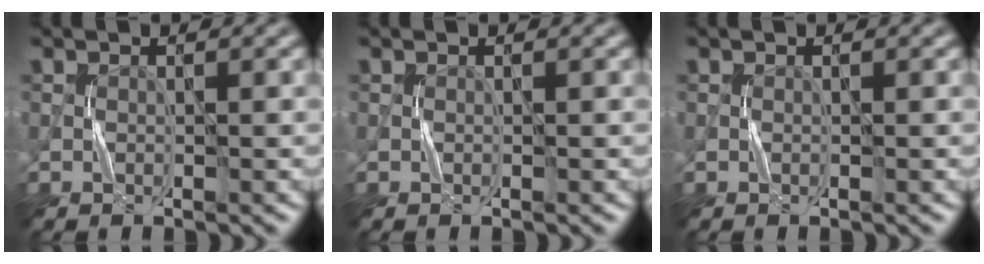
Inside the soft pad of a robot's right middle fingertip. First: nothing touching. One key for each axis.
{"total": 0.0}
{"total": 0.0}